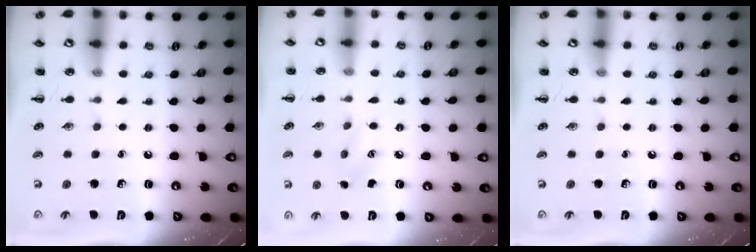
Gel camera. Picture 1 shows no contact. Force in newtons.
{"total": 4.8, "press": 4.6, "slide": 1.3}
{"total": 0.0}